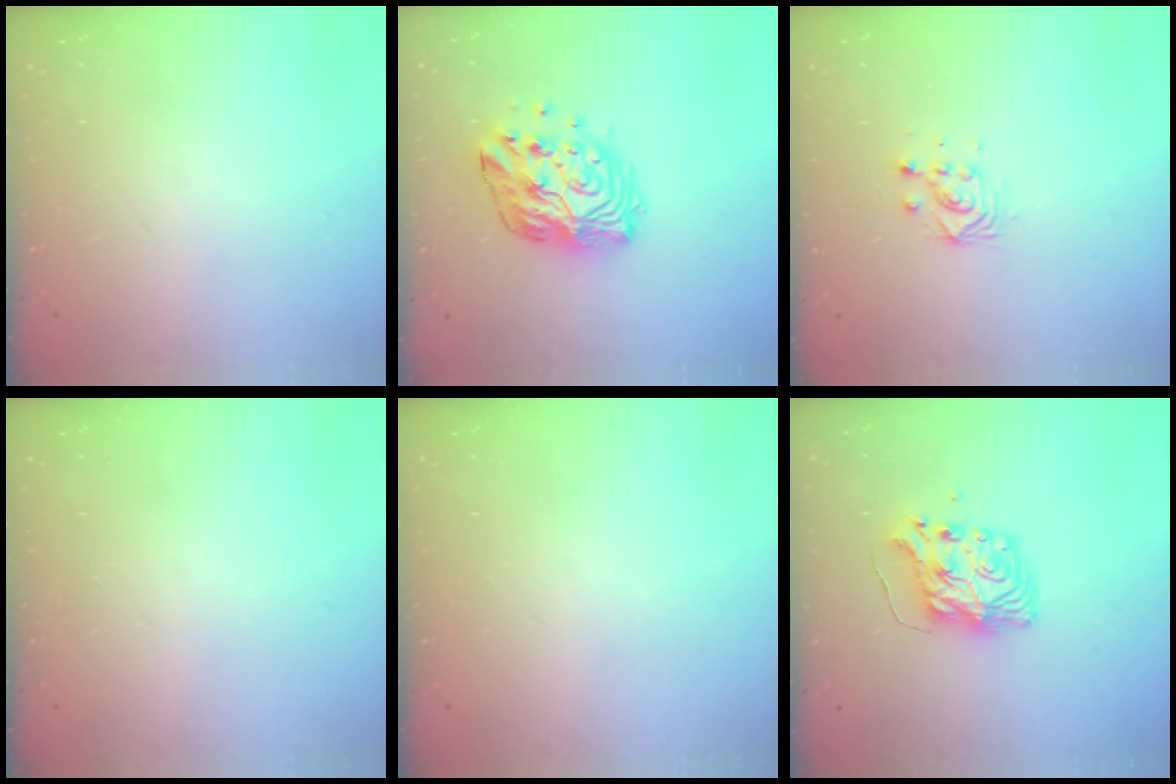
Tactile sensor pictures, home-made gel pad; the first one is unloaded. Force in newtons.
{"total": 14.2, "press": 14.2, "slide": 1.3}
{"total": 4.8, "press": 4.8, "slide": 0.3}
{"total": 0.0}
{"total": 0.0}
{"total": 9.2, "press": 9.1, "slide": 1.3}